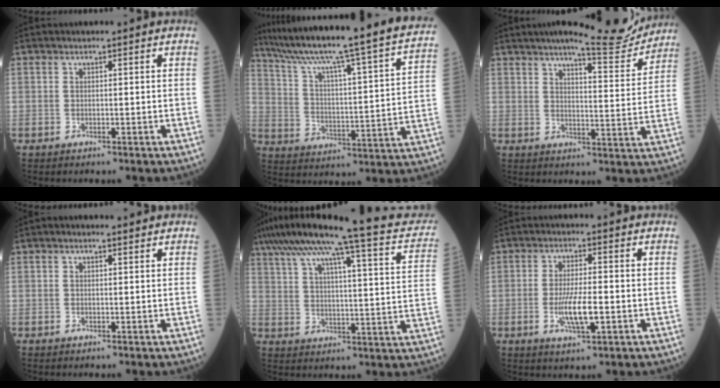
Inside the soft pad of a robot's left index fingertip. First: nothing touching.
{"total": 28.8, "force": [24.7, -0.3, 14.9], "torque": [-0.242, -0.053, 0.335]}
{"total": 11.6, "force": [10.8, 0.9, 4.2], "torque": [-0.053, -0.015, 0.132]}
{"total": 0.8, "force": [0.6, 0.4, 0.4], "torque": [-0.011, 0.006, 0.005]}
{"total": 26.4, "force": [20.9, 2.7, 15.9], "torque": [-0.258, 0.014, 0.271]}
{"total": 5.9, "force": [-1.5, 1.1, 5.6], "torque": [-0.114, -0.011, -0.028]}